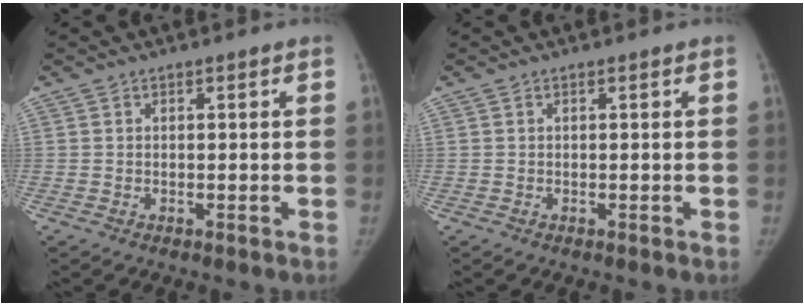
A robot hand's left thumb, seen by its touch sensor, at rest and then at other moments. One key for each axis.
{"total": 0.0}